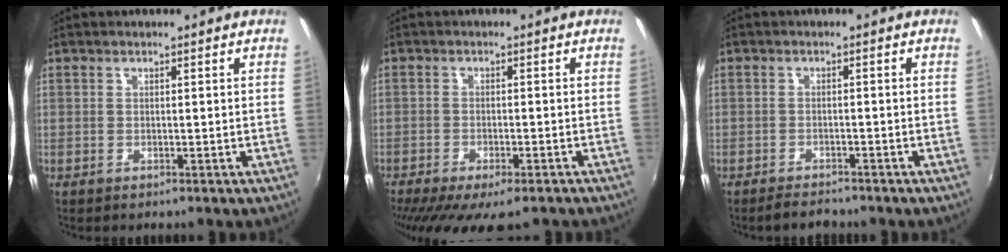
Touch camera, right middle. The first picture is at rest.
{"total": 13.3, "force": [-9.9, 3.9, 7.9], "torque": [-0.162, -0.051, -0.148]}
{"total": 3.3, "force": [-3.0, 0.9, 0.9], "torque": [-0.032, -0.007, -0.052]}